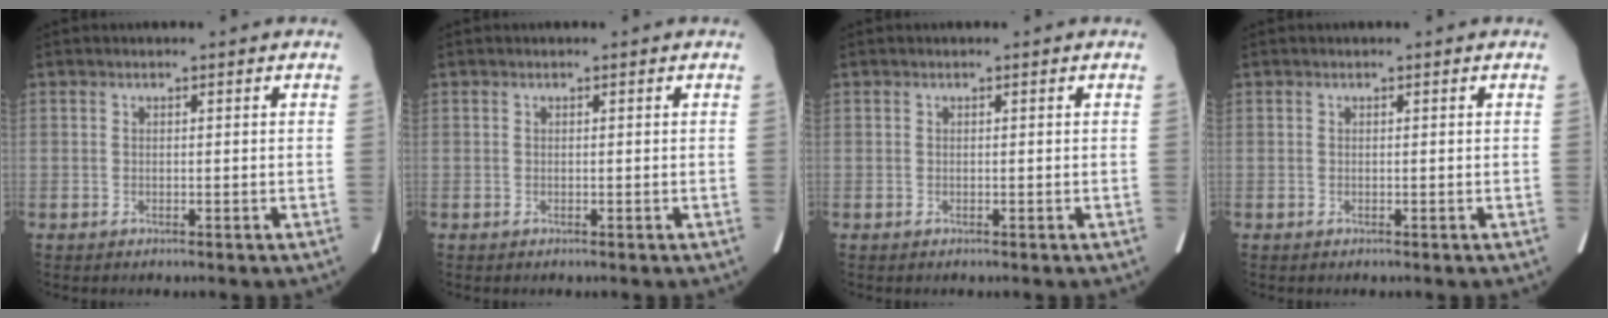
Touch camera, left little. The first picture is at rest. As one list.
[{"total": 0.0}, {"total": 0.0}, {"total": 0.0}]